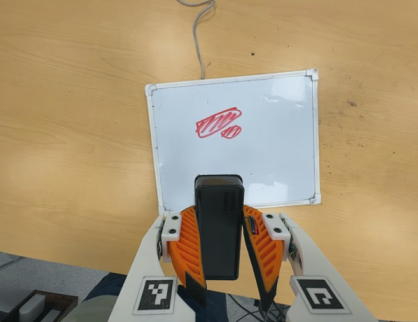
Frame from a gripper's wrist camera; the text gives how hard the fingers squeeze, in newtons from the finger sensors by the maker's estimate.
{"total": 9.1, "left": 7.6, "right": 10.7}